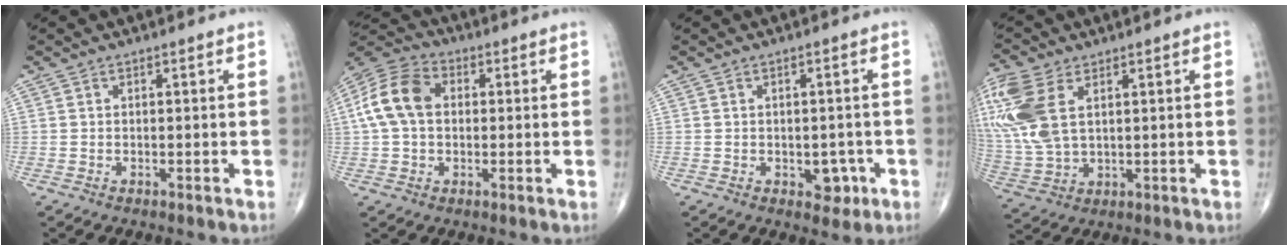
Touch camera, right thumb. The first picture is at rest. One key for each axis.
{"total": 11.4, "fx": 1.3, "fy": 8.1, "fz": 8.0, "tx": -0.158, "ty": 0.030, "tz": 0.014}
{"total": 3.9, "fx": -1.3, "fy": 2.6, "fz": 2.6, "tx": -0.004, "ty": 0.004, "tz": -0.012}
{"total": 15.6, "fx": 5.0, "fy": 9.0, "fz": 11.7, "tx": -0.292, "ty": -0.005, "tz": 0.103}